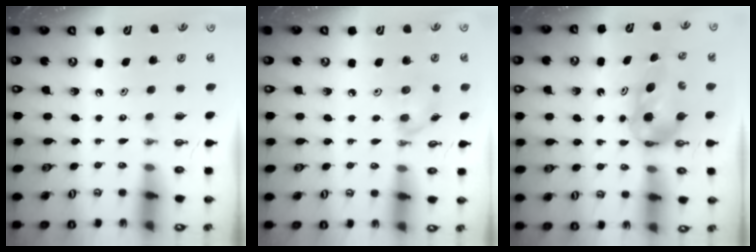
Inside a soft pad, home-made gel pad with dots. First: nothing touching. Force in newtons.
{"total": 7.3, "press": 7.1, "slide": 1.2}
{"total": 6.9, "press": 4.3, "slide": 5.4}